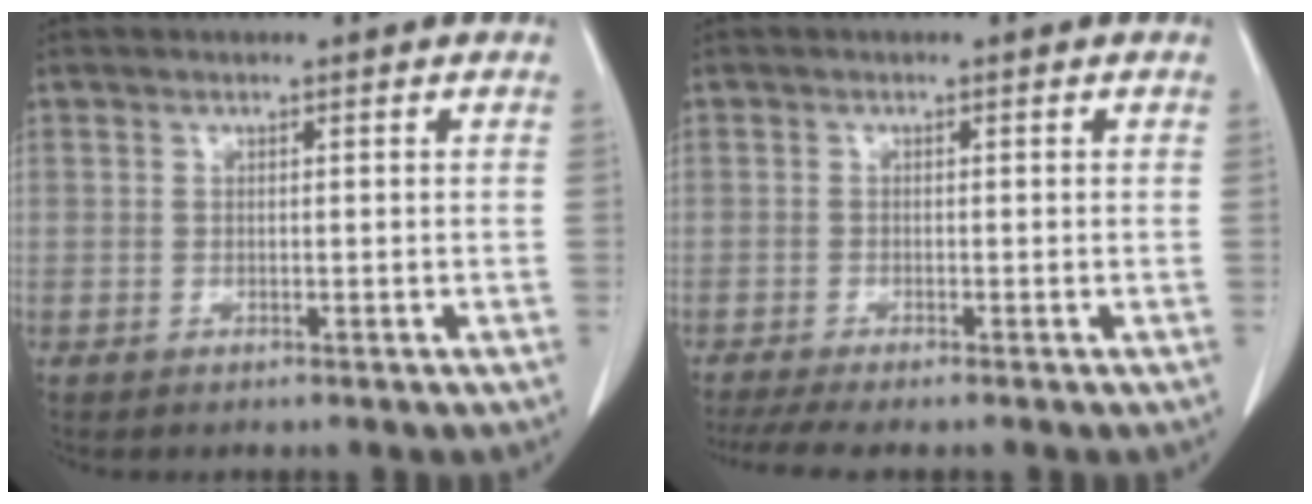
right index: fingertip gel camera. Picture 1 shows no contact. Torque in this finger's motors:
{"motor_torque": [0.34, -0.32, 0.18, 0.05]}